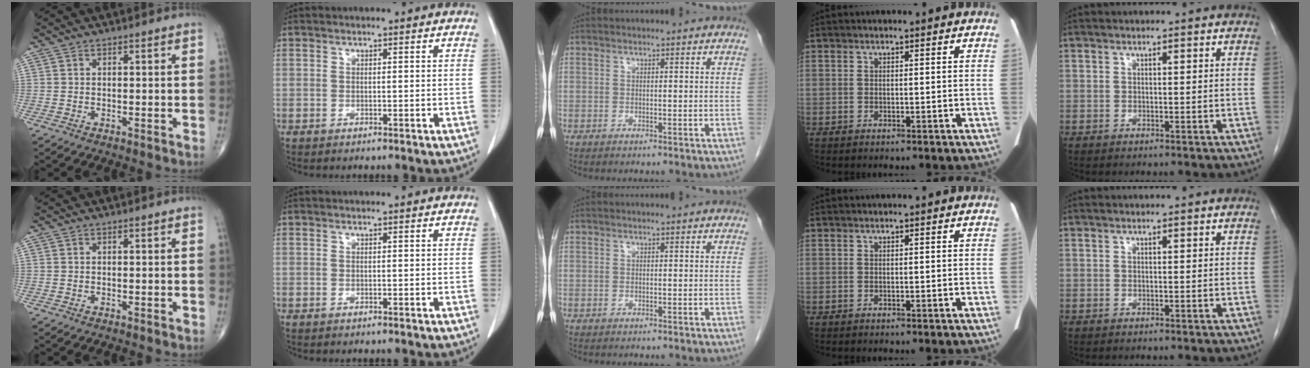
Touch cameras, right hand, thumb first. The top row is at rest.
{}